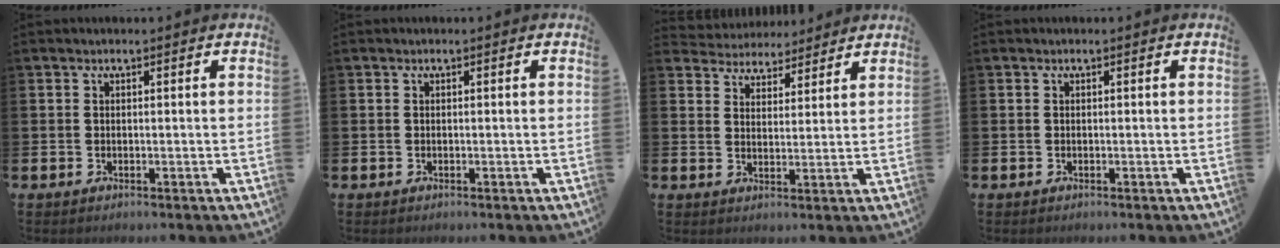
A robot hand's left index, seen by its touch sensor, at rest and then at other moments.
{"total": 0.0}
{"total": 4.1, "force": [3.9, 1.2, -0.6], "torque": [-0.014, -0.024, 0.071]}
{"total": 0.0}